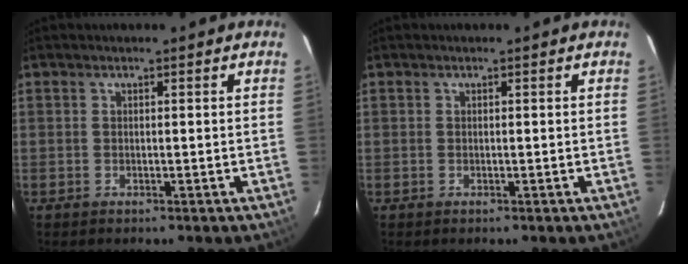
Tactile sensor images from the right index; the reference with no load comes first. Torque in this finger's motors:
{"motor_torque": [0.00, 0.00, 0.00, 0.00]}